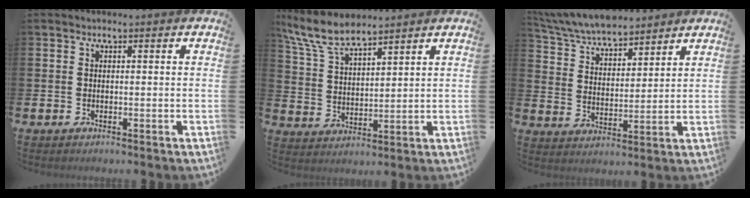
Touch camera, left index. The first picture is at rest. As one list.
[{"total": 7.5, "force": [6.7, 1.4, 3.0], "torque": [-0.084, -0.025, 0.123]}, {"total": 6.7, "force": [6.5, 1.2, 1.5], "torque": [-0.057, -0.037, 0.116]}]